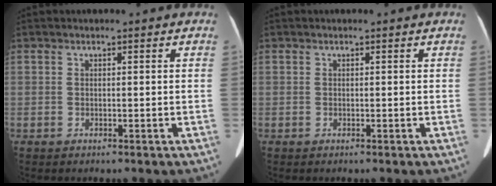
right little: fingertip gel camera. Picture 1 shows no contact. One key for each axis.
{"total": 0.0}